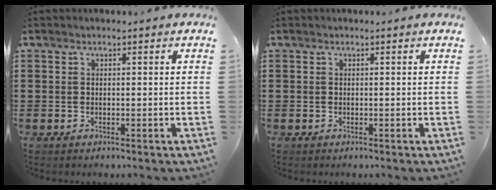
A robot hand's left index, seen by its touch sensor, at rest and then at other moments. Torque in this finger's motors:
{"motor_torque": [0.00, 0.00, 0.00, 0.00]}